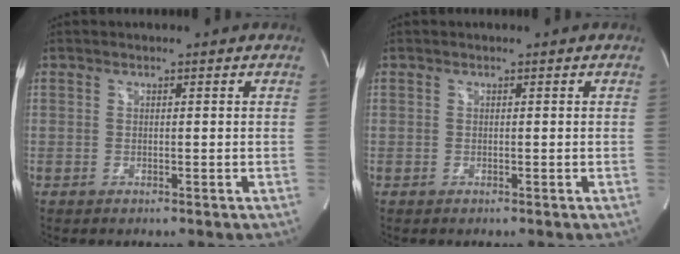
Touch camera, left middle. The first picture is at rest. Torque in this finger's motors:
{"motor_torque": [0.36, -0.36, -0.02, -0.07]}